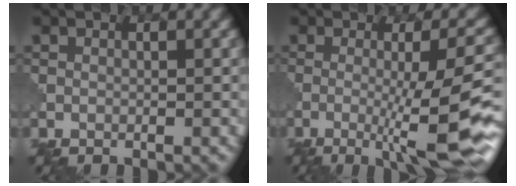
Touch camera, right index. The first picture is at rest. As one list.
[{"total": 10.0, "force": [-2.3, 1.8, 9.6], "torque": [-0.136, 0.002, -0.040]}]